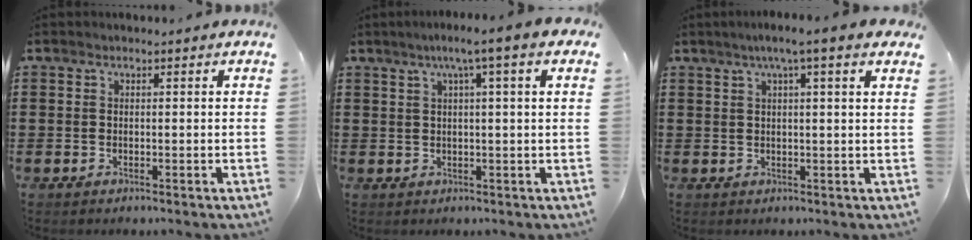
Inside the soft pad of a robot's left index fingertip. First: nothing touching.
{"total": 3.8, "force": [1.6, -0.6, 3.4], "torque": [-0.068, -0.002, 0.021]}
{"total": 3.8, "force": [2.2, -0.3, 3.0], "torque": [-0.064, 0.004, 0.037]}